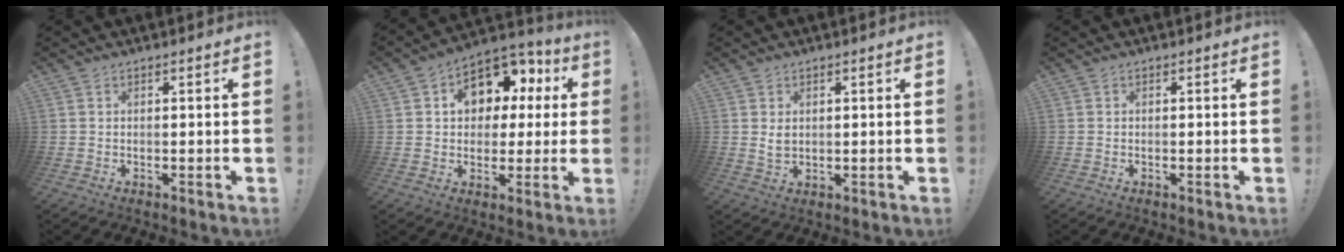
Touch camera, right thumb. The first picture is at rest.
{"total": 11.7, "force": [4.4, 8.8, 6.4], "torque": [-0.093, -0.026, 0.079]}
{"total": 3.1, "force": [1.4, 2.1, 1.8], "torque": [-0.022, -0.001, 0.024]}
{"total": 0.0}